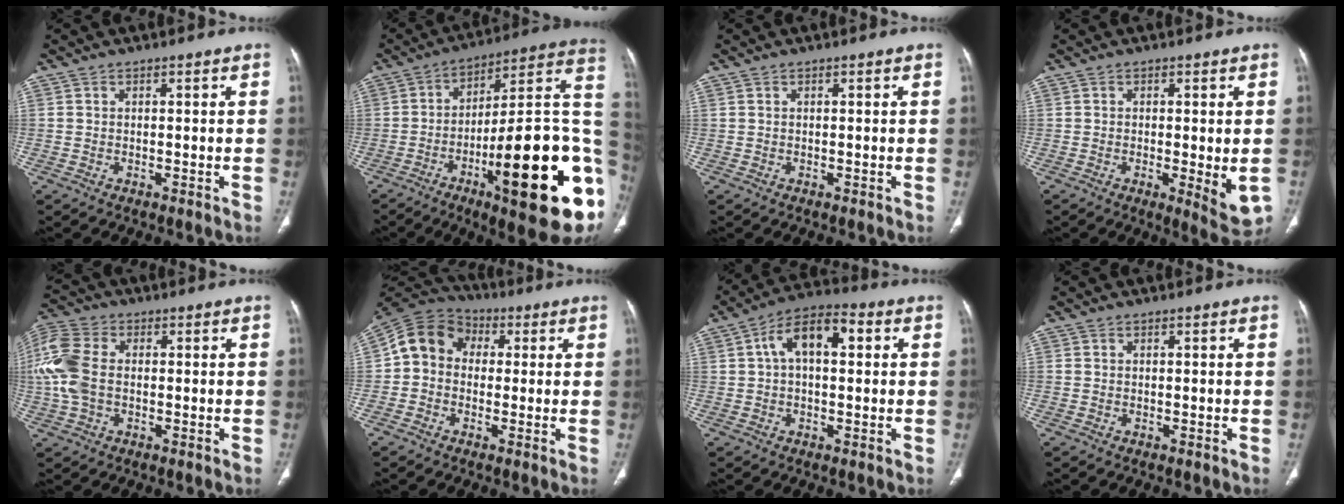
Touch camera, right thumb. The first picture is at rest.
{"total": 31.2, "force": [-8.2, 8.2, 29.0], "torque": [-0.336, 0.021, -0.120]}
{"total": 0.0}
{"total": 7.2, "force": [-1.4, 2.2, 6.7], "torque": [-0.086, -0.019, -0.016]}
{"total": 11.3, "force": [0.0, 7.5, 8.5], "torque": [-0.212, 0.022, -0.004]}
{"total": 9.8, "force": [0.2, 8.5, 4.9], "torque": [-0.076, 0.031, -0.013]}
{"total": 9.9, "force": [2.1, 5.4, 8.1], "torque": [-0.130, 0.033, 0.026]}
{"total": 0.0}